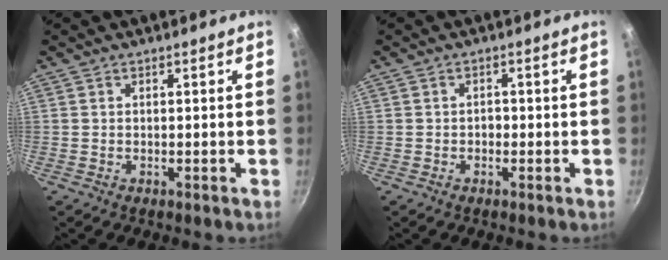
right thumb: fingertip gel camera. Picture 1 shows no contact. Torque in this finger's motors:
{"motor_torque": [0.55, 0.49, 0.46, 0.30, -0.02]}